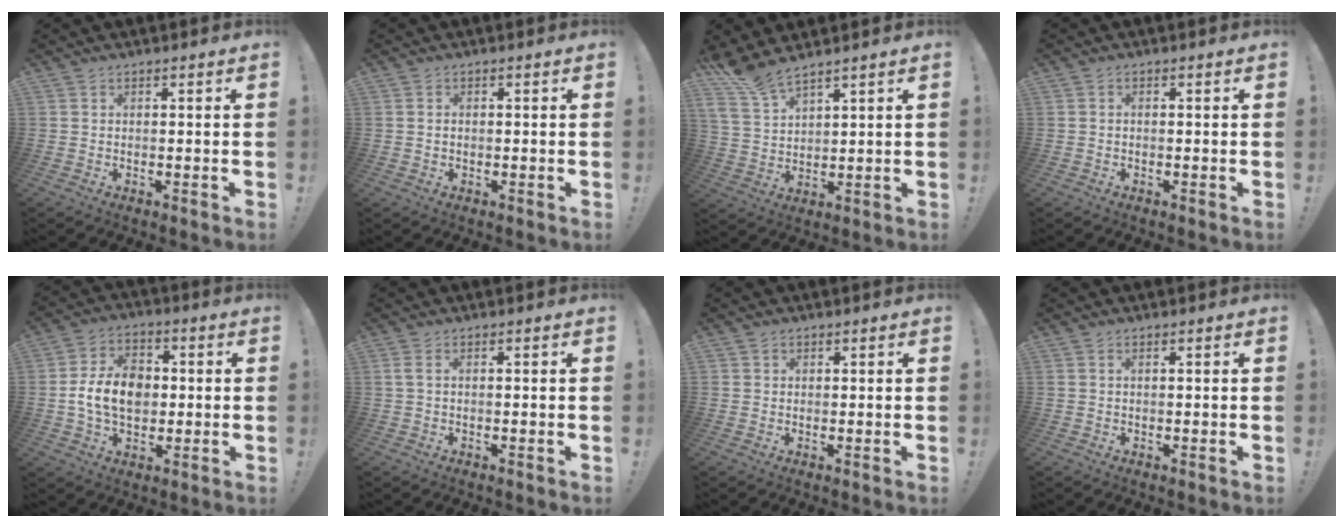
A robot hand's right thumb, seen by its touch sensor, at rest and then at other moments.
{"total": 0.7, "force": [0.1, 0.5, 0.5], "torque": [-0.011, 0.004, 0.002]}
{"total": 7.9, "force": [7.1, 1.5, 3.2], "torque": [-0.074, -0.038, 0.136]}
{"total": 0.5, "force": [-0.4, 0.2, 0.3], "torque": [-0.013, 0.003, -0.006]}
{"total": 13.1, "force": [-0.7, 9.6, 8.9], "torque": [-0.159, 0.018, -0.011]}
{"total": 1.3, "force": [0.1, 0.2, 1.3], "torque": [-0.024, 0.002, 0.003]}
{"total": 1.0, "force": [0.6, 0.8, 0.0], "torque": [0.002, -0.001, 0.010]}
{"total": 0.6, "force": [0.3, 0.1, 0.5], "torque": [-0.013, 0.003, 0.007]}